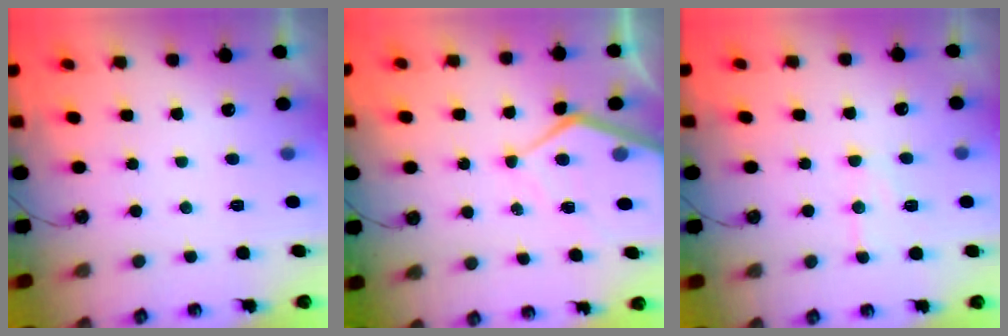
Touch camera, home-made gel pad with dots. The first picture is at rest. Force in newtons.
{"total": 9.4, "press": 9.4, "slide": 0.8}
{"total": 9.8, "press": 9.7, "slide": 0.9}